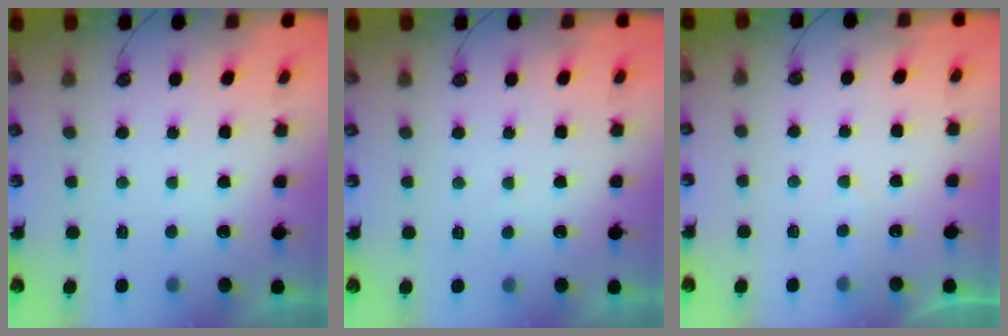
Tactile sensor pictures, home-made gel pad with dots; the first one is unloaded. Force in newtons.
{"total": 2.6, "press": 2.6, "slide": 0.4}
{"total": 3.6, "press": 3.5, "slide": 0.4}